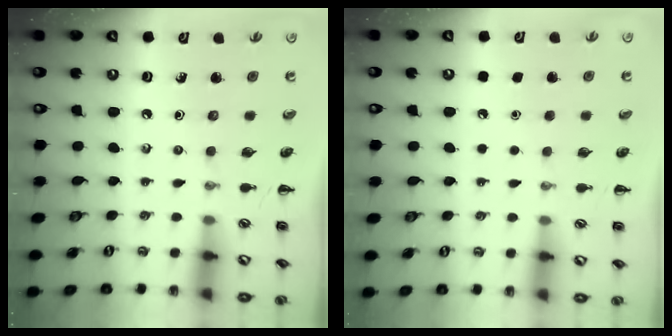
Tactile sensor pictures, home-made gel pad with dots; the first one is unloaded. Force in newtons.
{"total": 1.7, "press": 1.7, "slide": 0.1}